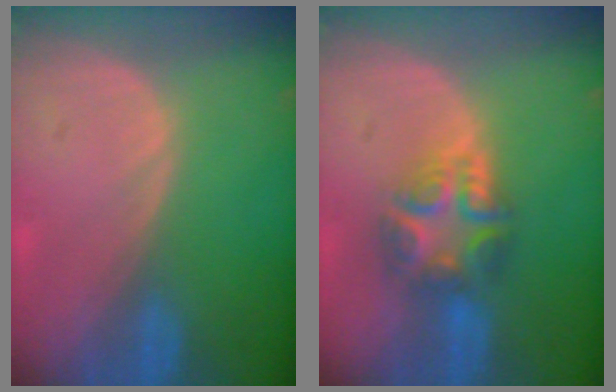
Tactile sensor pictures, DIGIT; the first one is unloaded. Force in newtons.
{"total": 7.5, "press": 6.5, "slide": 3.7}